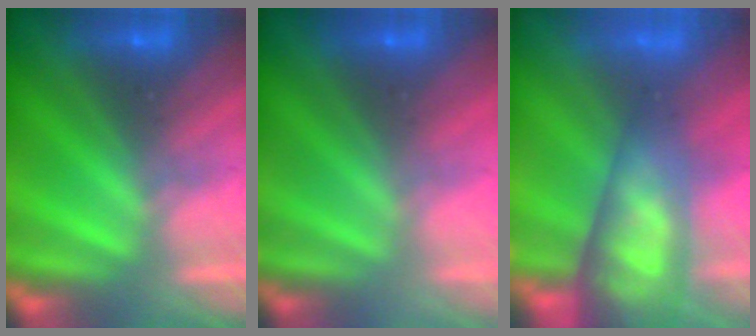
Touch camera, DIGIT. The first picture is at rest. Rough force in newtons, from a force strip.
{"total": 2.9}
{"total": 7.9}